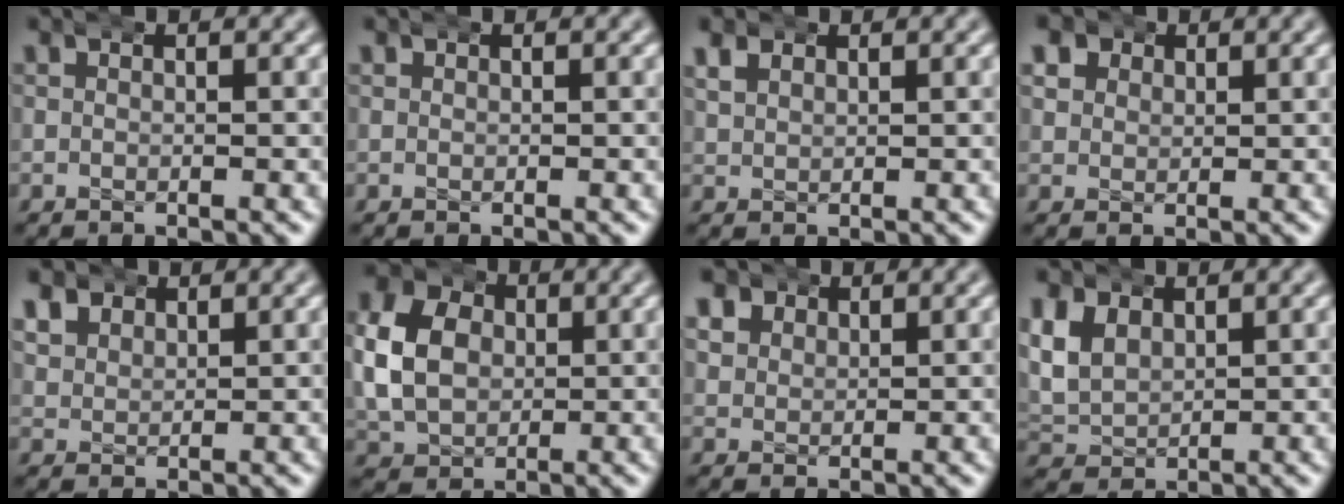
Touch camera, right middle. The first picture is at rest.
{"total": 0.0}
{"total": 1.8, "force": [1.3, 1.1, 0.5], "torque": [-0.012, 0.000, 0.027]}
{"total": 3.4, "force": [1.4, 2.9, 1.1], "torque": [-0.023, -0.005, 0.024]}
{"total": 2.8, "force": [2.0, 1.9, 0.7], "torque": [-0.023, -0.004, 0.041]}
{"total": 8.7, "force": [0.7, 7.5, 4.4], "torque": [-0.103, -0.010, 0.012]}
{"total": 3.2, "force": [1.7, 2.6, 1.0], "torque": [-0.024, -0.005, 0.033]}
{"total": 5.7, "force": [1.0, 5.0, 2.6], "torque": [-0.091, -0.013, 0.021]}